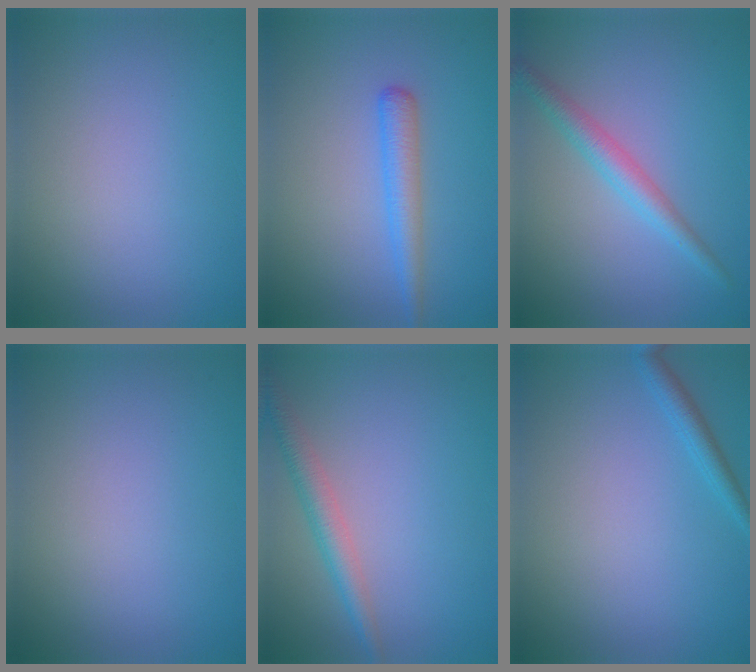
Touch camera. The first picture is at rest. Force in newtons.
{"total": 2.5, "press": 2.5, "slide": 0.1}
{"total": 2.9, "press": 2.9, "slide": 0.0}
{"total": 0.0}
{"total": 2.9, "press": 2.9, "slide": 0.2}
{"total": 1.6, "press": 1.6, "slide": 0.1}